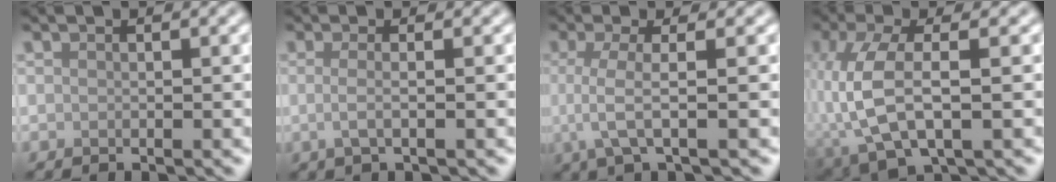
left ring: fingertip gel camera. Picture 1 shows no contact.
{"total": 2.2, "force": [-0.1, 0.8, 2.1], "torque": [-0.036, -0.003, -0.006]}
{"total": 3.7, "force": [-0.2, 1.1, 3.6], "torque": [-0.070, -0.006, -0.008]}
{"total": 6.3, "force": [-1.4, 2.4, 5.7], "torque": [-0.132, -0.004, -0.027]}